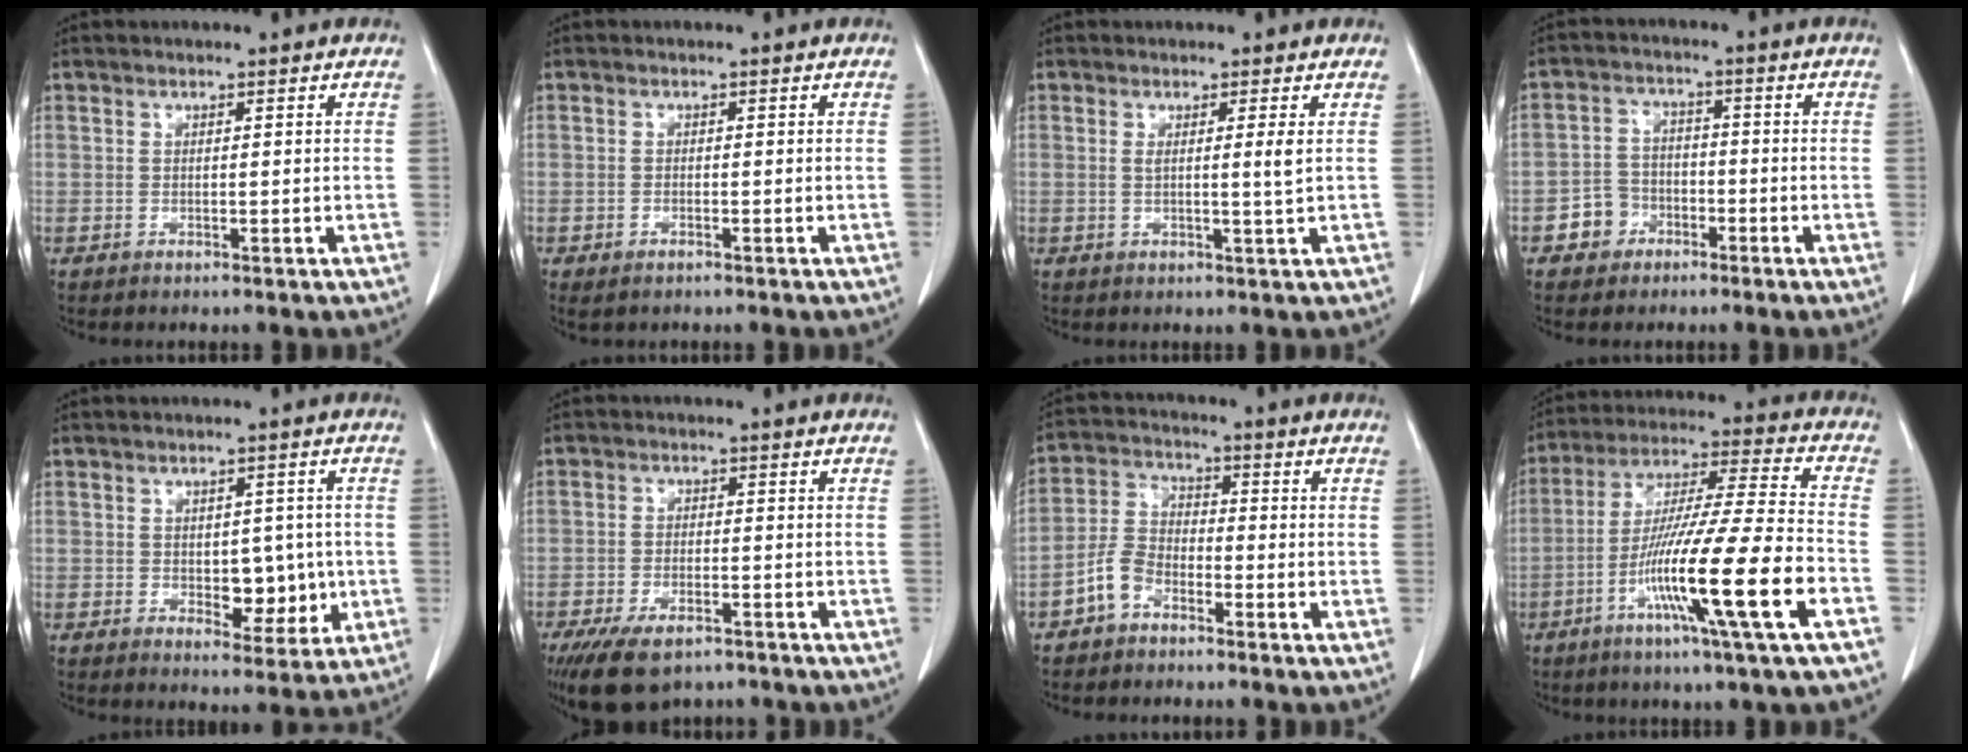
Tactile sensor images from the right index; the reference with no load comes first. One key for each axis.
{"total": 1.2, "fx": -0.7, "fy": 0.6, "fz": 0.8, "tx": -0.019, "ty": -0.002, "tz": -0.005}
{"total": 2.5, "fx": 0.5, "fy": -0.5, "fz": 2.4, "tx": -0.043, "ty": -0.005, "tz": 0.009}
{"total": 4.8, "fx": -2.5, "fy": 4.1, "fz": 0.7, "tx": -0.008, "ty": 0.019, "tz": -0.044}
{"total": 6.0, "fx": -0.5, "fy": 3.6, "fz": 4.8, "tx": -0.052, "ty": 0.004, "tz": 0.002}
{"total": 9.6, "fx": -6.9, "fy": 4.1, "fz": 5.3, "tx": -0.093, "ty": -0.009, "tz": -0.110}
{"total": 5.5, "fx": -3.3, "fy": 3.4, "fz": 2.8, "tx": -0.067, "ty": 0.015, "tz": -0.071}
{"total": 18.6, "fx": -7.2, "fy": -0.9, "fz": 17.1, "tx": -0.322, "ty": -0.025, "tz": -0.133}